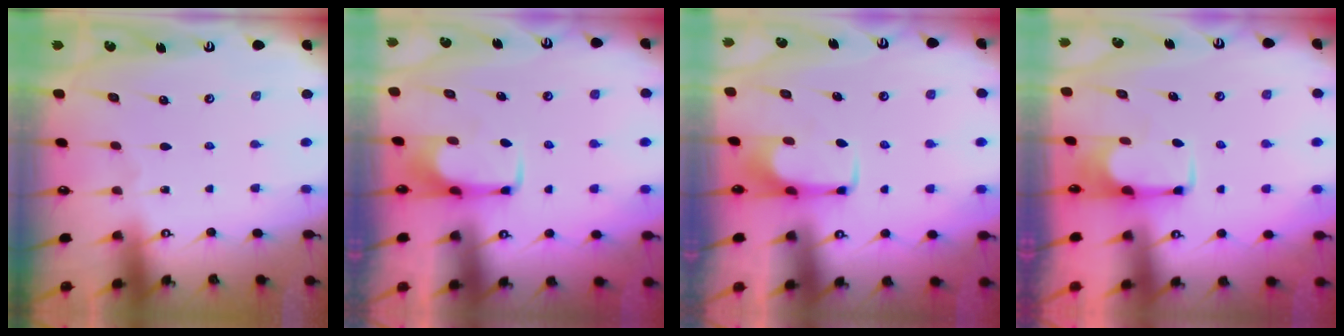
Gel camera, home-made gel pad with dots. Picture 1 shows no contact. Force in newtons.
{"total": 2.1, "press": 2.0, "slide": 0.4}
{"total": 1.8, "press": 1.8, "slide": 0.1}
{"total": 1.9, "press": 1.7, "slide": 0.9}